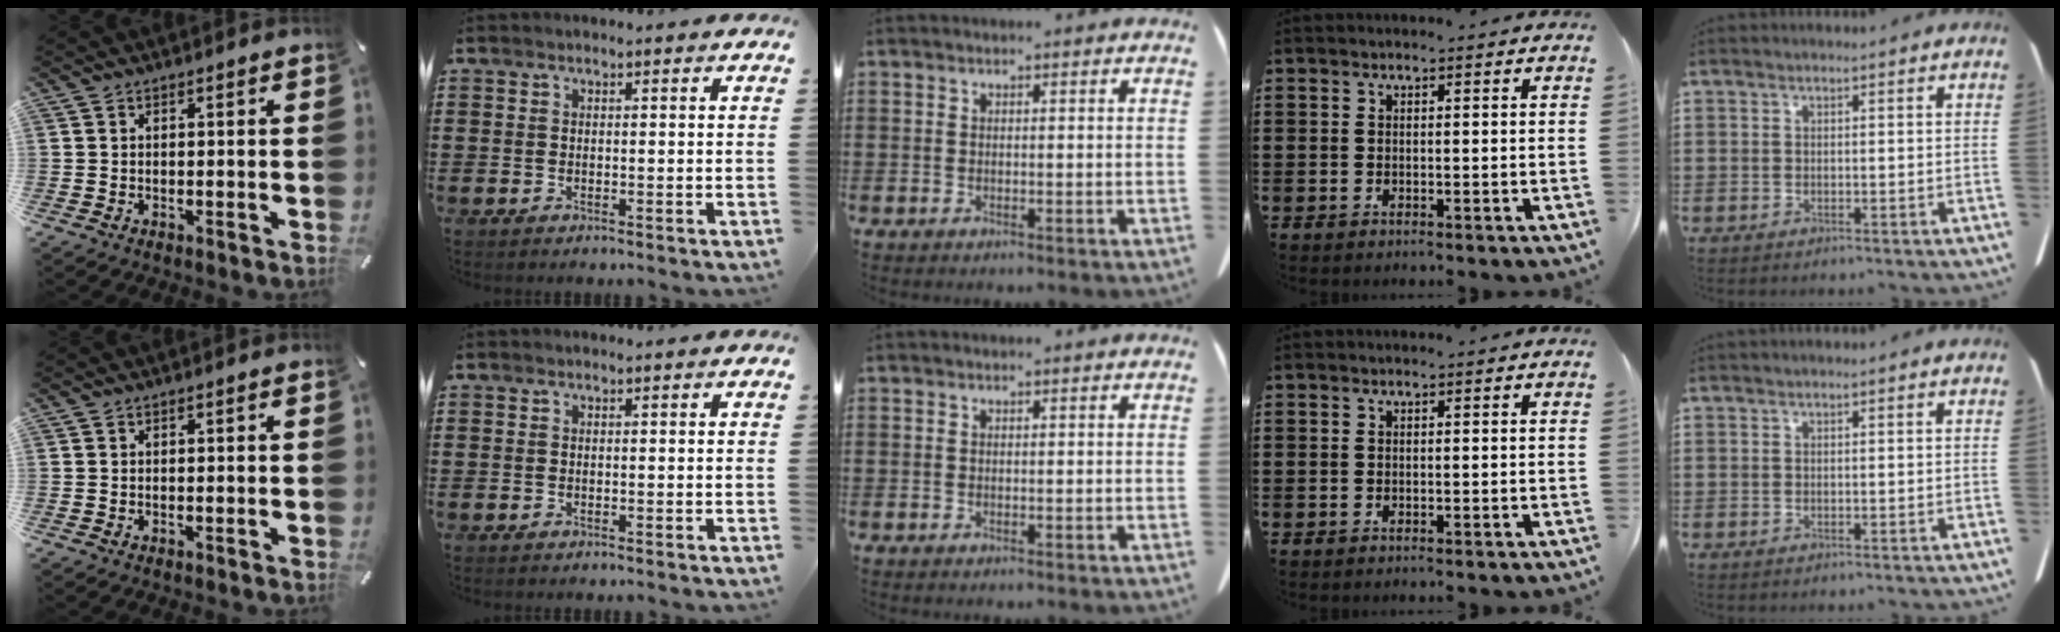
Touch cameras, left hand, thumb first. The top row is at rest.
{}